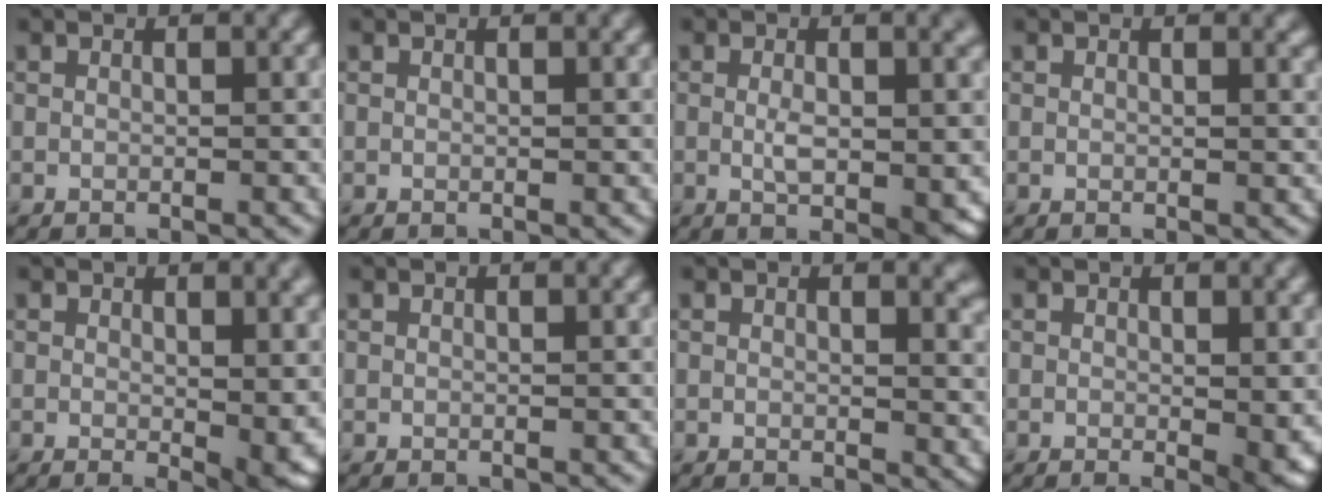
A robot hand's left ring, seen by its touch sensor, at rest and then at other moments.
{"total": 0.0}
{"total": 5.3, "force": [-0.2, 1.9, 5.0], "torque": [-0.079, -0.004, -0.001]}
{"total": 0.7, "force": [0.5, 0.1, 0.3], "torque": [-0.002, -0.001, 0.009]}
{"total": 5.7, "force": [0.4, 1.8, 5.3], "torque": [-0.064, -0.023, 0.017]}
{"total": 0.0}
{"total": 2.2, "force": [0.9, 1.2, 1.6], "torque": [-0.015, -0.008, 0.016]}
{"total": 3.0, "force": [-0.1, 0.6, 2.9], "torque": [-0.036, -0.013, 0.000]}